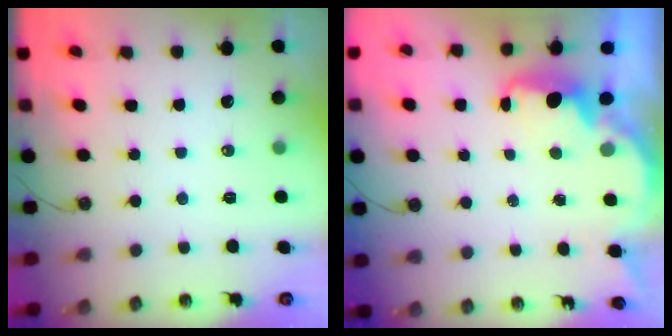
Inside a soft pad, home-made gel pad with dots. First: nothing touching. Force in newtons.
{"total": 2.3, "press": 2.3, "slide": 0.4}